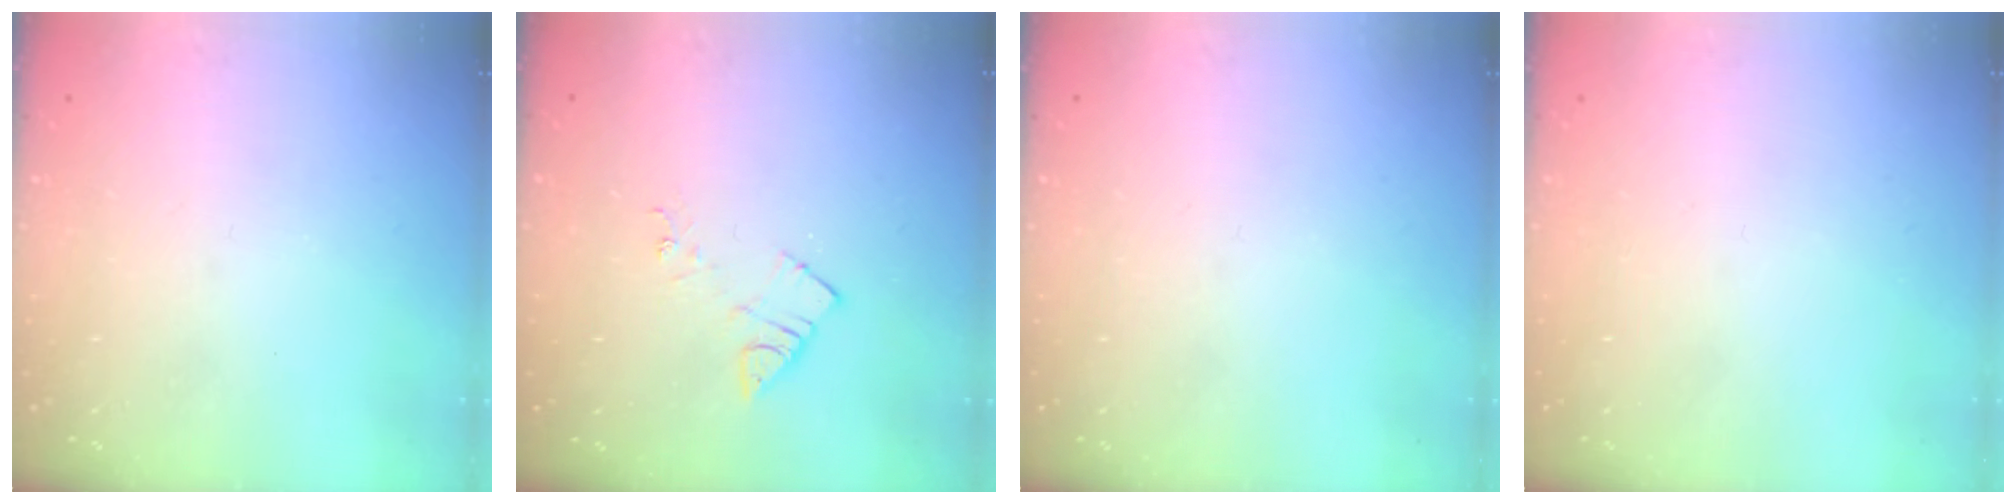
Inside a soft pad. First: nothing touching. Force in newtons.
{"total": 5.2, "press": 5.2, "slide": 0.7}
{"total": 0.0}
{"total": 1.5, "press": 1.5, "slide": 0.1}